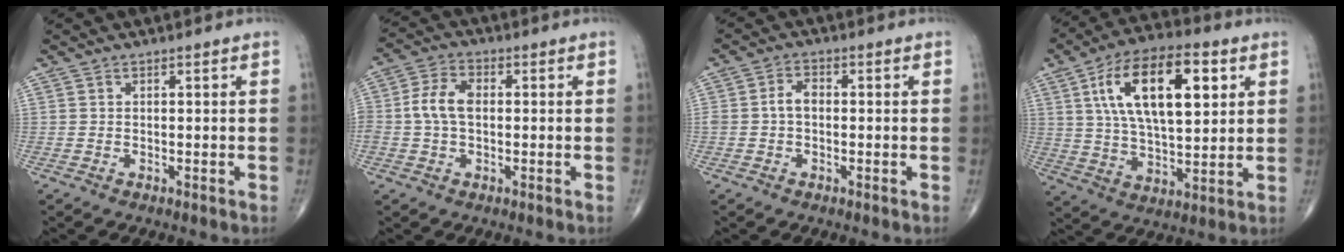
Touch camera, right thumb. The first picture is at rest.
{"total": 6.5, "force": [0.0, 4.2, 4.9], "torque": [-0.102, 0.018, -0.005]}
{"total": 3.2, "force": [-0.2, 2.1, 2.4], "torque": [-0.041, 0.012, -0.009]}
{"total": 19.3, "force": [6.2, 8.7, 16.1], "torque": [-0.260, -0.004, 0.104]}